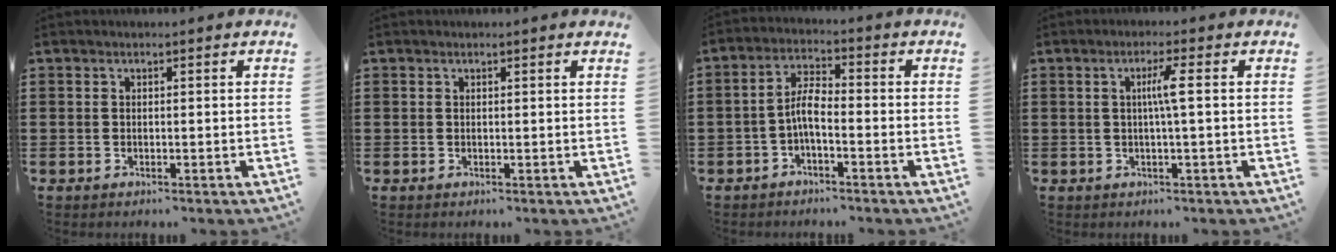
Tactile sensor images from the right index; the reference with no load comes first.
{"total": 0.0}
{"total": 4.7, "force": [-1.6, 1.3, 4.2], "torque": [-0.089, 0.004, -0.036]}
{"total": 3.3, "force": [0.2, -0.2, 3.3], "torque": [-0.061, -0.003, -0.001]}